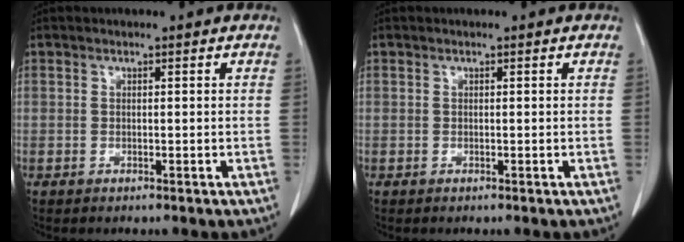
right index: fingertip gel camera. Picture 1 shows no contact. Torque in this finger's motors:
{"motor_torque": [0.00, 0.00, 0.00, 0.00]}